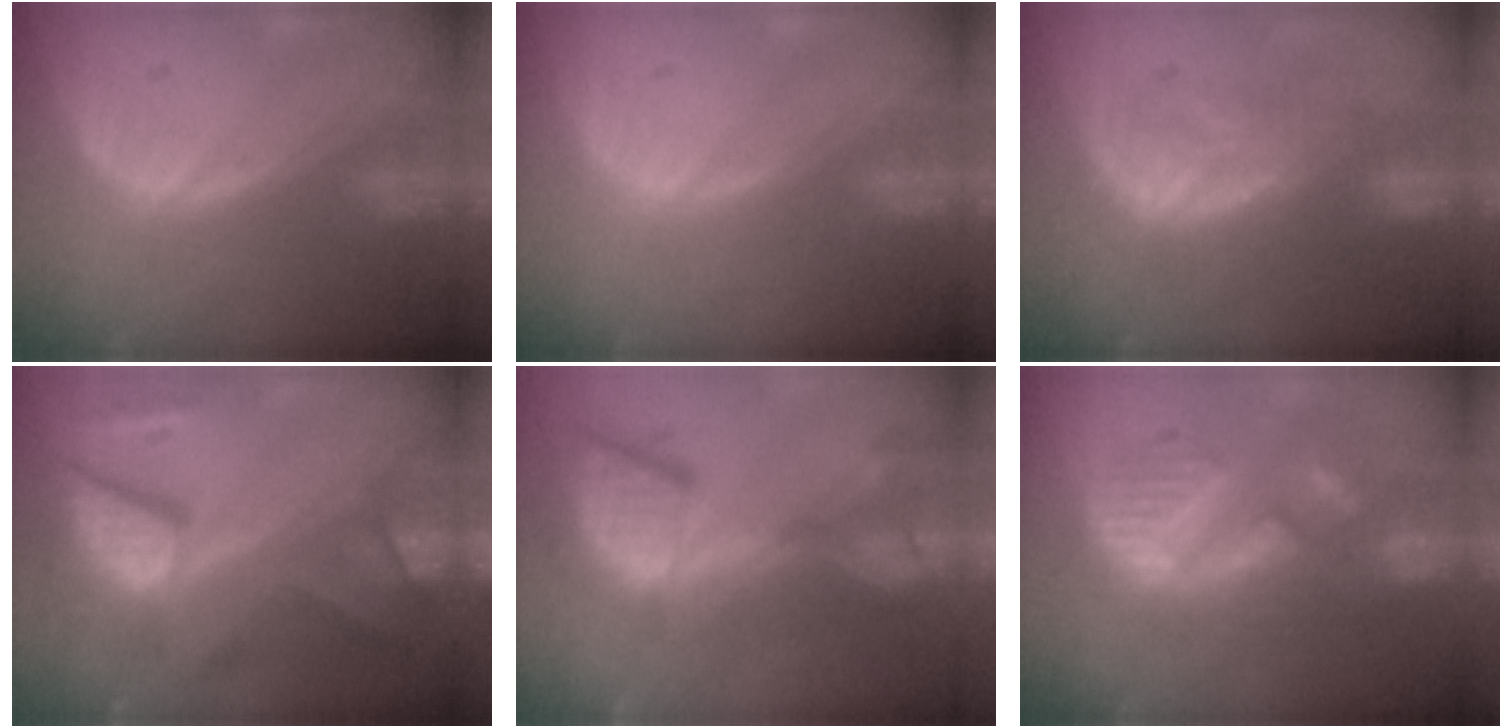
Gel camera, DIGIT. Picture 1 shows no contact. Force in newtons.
{"total": 0.0}
{"total": 7.9, "press": 7.8, "slide": 1.6}
{"total": 12.0, "press": 11.9, "slide": 1.2}
{"total": 13.4, "press": 11.3, "slide": 7.3}
{"total": 9.7, "press": 9.7, "slide": 0.5}